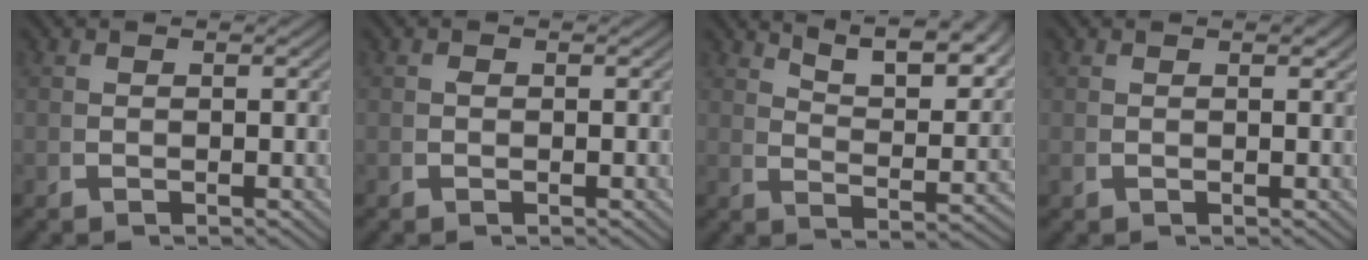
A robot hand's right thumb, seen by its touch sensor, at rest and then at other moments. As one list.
[{"total": 0.0}, {"total": 8.8, "force": [6.6, 2.5, 5.3], "torque": [-0.065, 0.019, 0.100]}, {"total": 0.7, "force": [0.5, 0.2, 0.4], "torque": [-0.006, 0.001, 0.009]}]